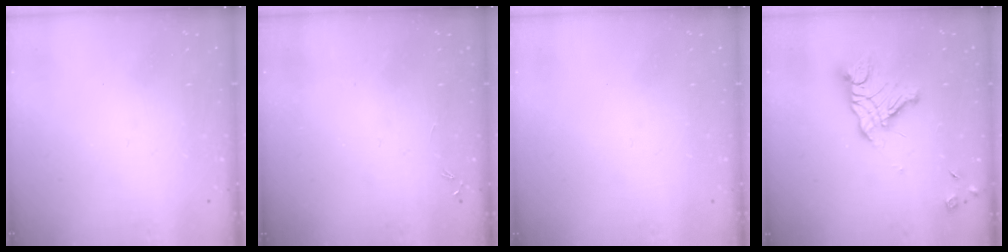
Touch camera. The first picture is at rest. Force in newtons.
{"total": 0.0}
{"total": 0.0}
{"total": 13.7, "press": 13.7, "slide": 1.4}